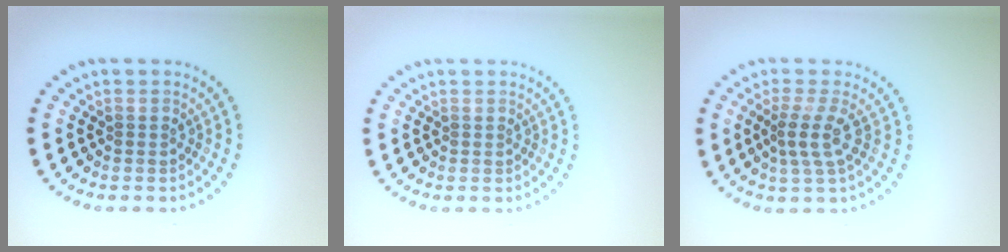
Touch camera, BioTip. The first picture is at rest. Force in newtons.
{"total": 0.0}
{"total": 2.5, "press": 1.8, "slide": 1.8}